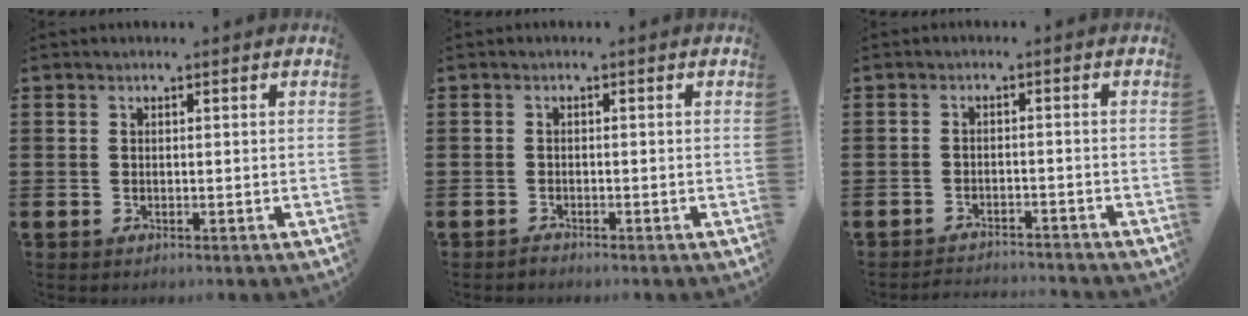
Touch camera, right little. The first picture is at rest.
{"total": 0.7, "force": [-0.7, 0.1, 0.0], "torque": [-0.003, -0.002, -0.014]}
{"total": 2.0, "force": [-2.0, -0.1, -0.2], "torque": [-0.003, 0.005, -0.043]}